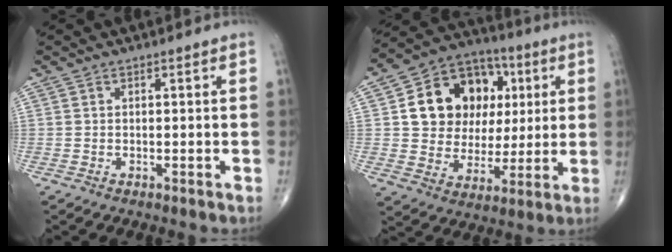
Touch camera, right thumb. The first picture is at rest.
{"total": 18.2, "force": [4.1, 14.5, 10.3], "torque": [-0.125, 0.013, 0.074]}